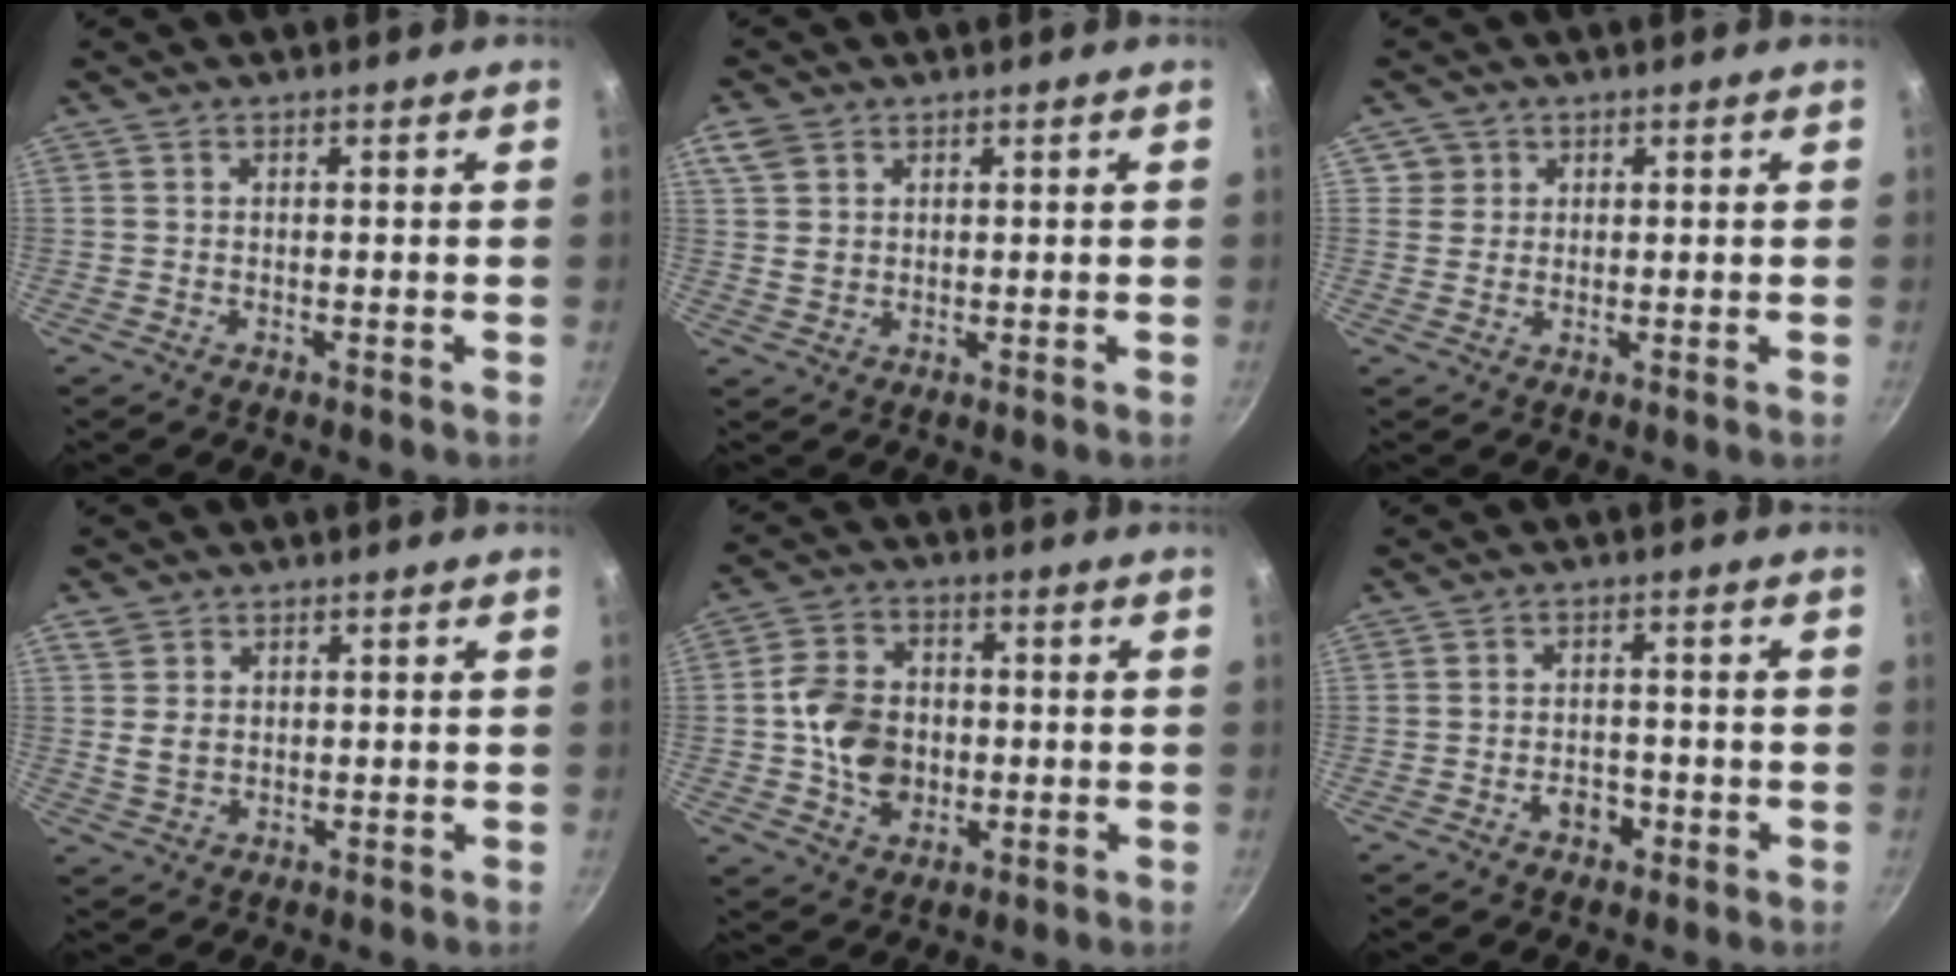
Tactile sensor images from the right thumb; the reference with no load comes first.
{"total": 5.2, "force": [2.5, 4.0, 2.4], "torque": [-0.031, -0.009, 0.048]}
{"total": 3.3, "force": [1.2, 3.0, 0.2], "torque": [0.024, 0.007, 0.016]}
{"total": 3.9, "force": [1.1, 3.2, 2.0], "torque": [-0.029, -0.007, 0.021]}
{"total": 11.2, "force": [-0.7, 8.9, 6.7], "torque": [-0.095, 0.015, -0.016]}
{"total": 3.4, "force": [-1.6, 2.4, 1.8], "torque": [-0.011, 0.016, -0.024]}